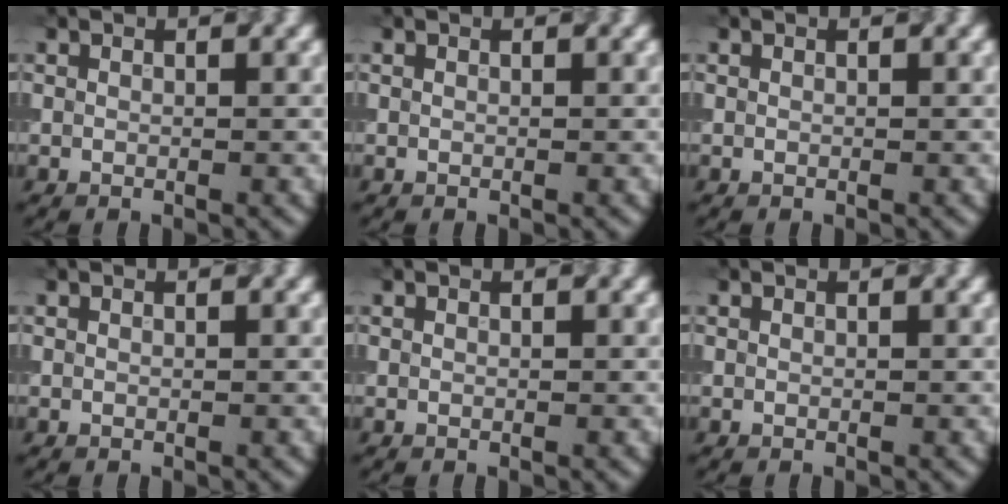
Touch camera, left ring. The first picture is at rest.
{"total": 0.0}
{"total": 0.0}
{"total": 0.0}
{"total": 0.0}
{"total": 0.0}